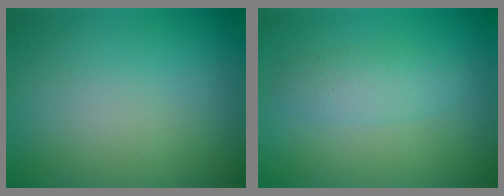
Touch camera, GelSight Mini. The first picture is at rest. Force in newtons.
{"total": 2.4, "press": 2.4, "slide": 0.0}